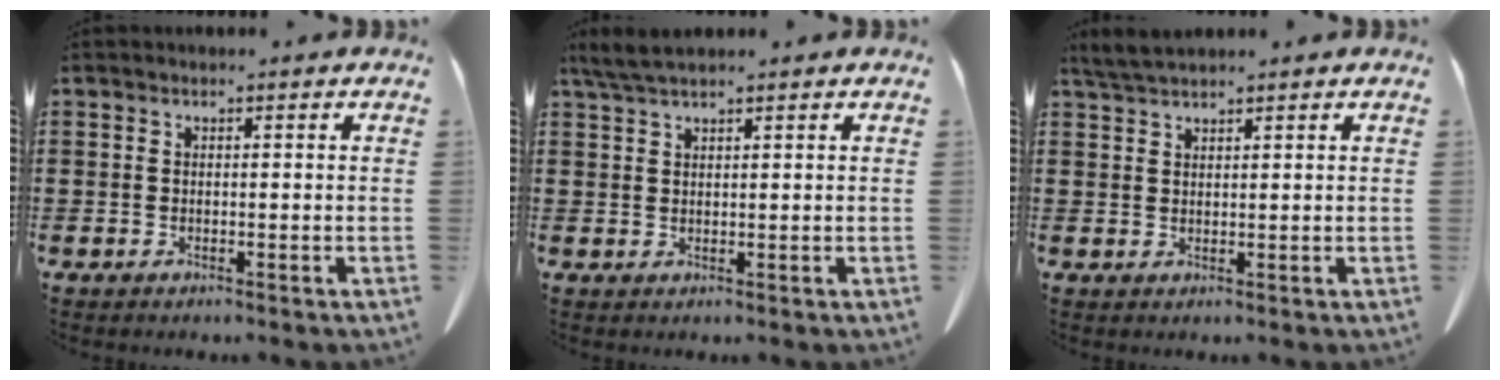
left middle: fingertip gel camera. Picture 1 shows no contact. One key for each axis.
{"total": 3.1, "fx": 2.5, "fy": 0.3, "fz": 1.9, "tx": -0.043, "ty": 0.000, "tz": 0.047}
{"total": 2.8, "fx": 2.4, "fy": 0.2, "fz": 1.3, "tx": -0.031, "ty": 0.000, "tz": 0.047}